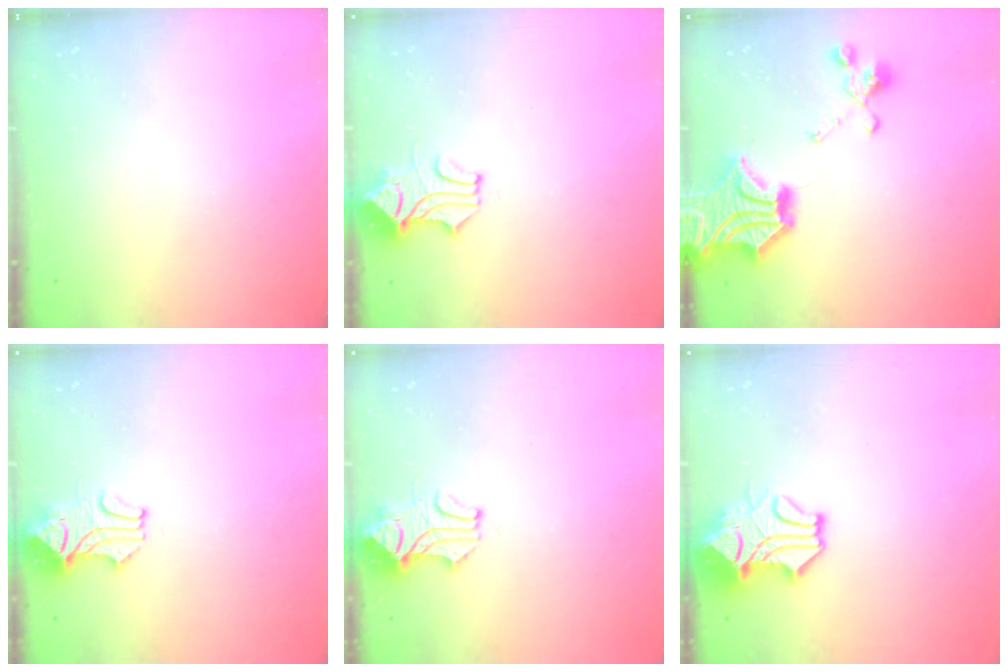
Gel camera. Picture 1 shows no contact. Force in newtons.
{"total": 1.8, "press": 1.7, "slide": 0.7}
{"total": 7.9, "press": 7.2, "slide": 3.2}
{"total": 2.1, "press": 2.0, "slide": 0.8}
{"total": 2.4, "press": 2.3, "slide": 0.9}
{"total": 8.3, "press": 8.1, "slide": 1.8}